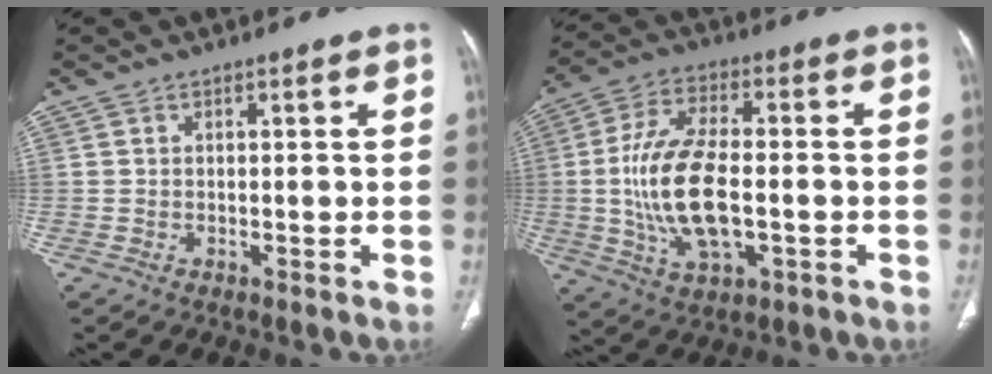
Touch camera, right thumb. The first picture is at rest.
{"total": 16.0, "force": [-1.8, 7.6, 14.0], "torque": [-0.278, 0.009, -0.029]}